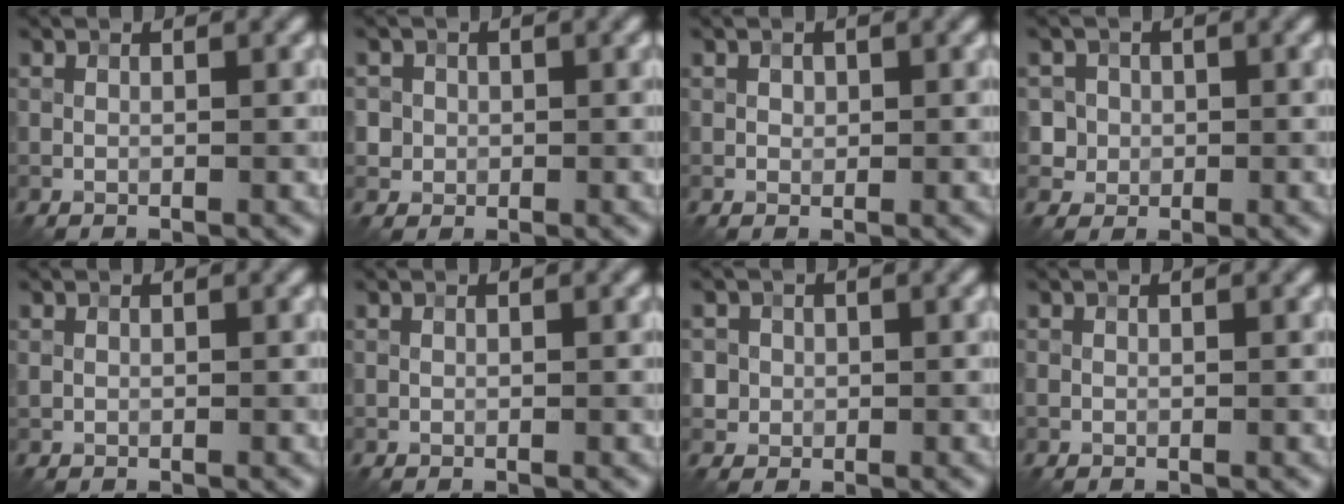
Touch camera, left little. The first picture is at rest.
{"total": 1.8, "force": [0.3, 1.7, 0.4], "torque": [0.002, 0.002, 0.010]}
{"total": 0.6, "force": [0.2, 0.5, 0.2], "torque": [-0.002, -0.002, 0.002]}
{"total": 3.4, "force": [0.7, 3.2, 0.9], "torque": [-0.004, 0.014, 0.007]}
{"total": 0.0}
{"total": 0.0}
{"total": 2.2, "force": [0.4, 2.1, 0.6], "torque": [-0.002, 0.004, 0.008]}
{"total": 0.0}